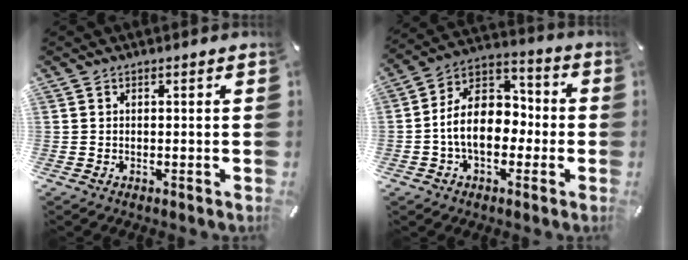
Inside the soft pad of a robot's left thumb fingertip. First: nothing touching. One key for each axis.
{"total": 12.8, "fx": -2.5, "fy": 9.1, "fz": 8.6, "tx": -0.163, "ty": 0.016, "tz": -0.046}